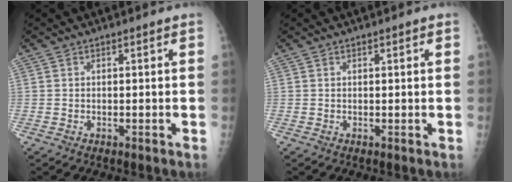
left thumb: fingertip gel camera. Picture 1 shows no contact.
{"total": 1.0, "force": [0.5, 0.1, 0.8], "torque": [-0.010, 0.001, 0.006]}